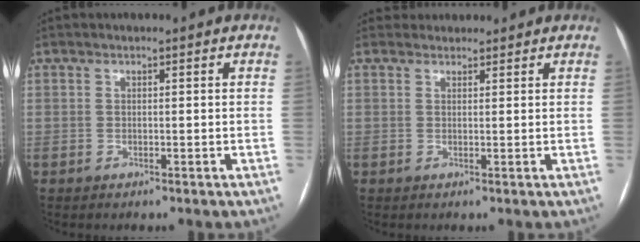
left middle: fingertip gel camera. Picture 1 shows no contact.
{"total": 2.5, "force": [2.3, 1.0, -0.2], "torque": [0.010, 0.023, 0.032]}